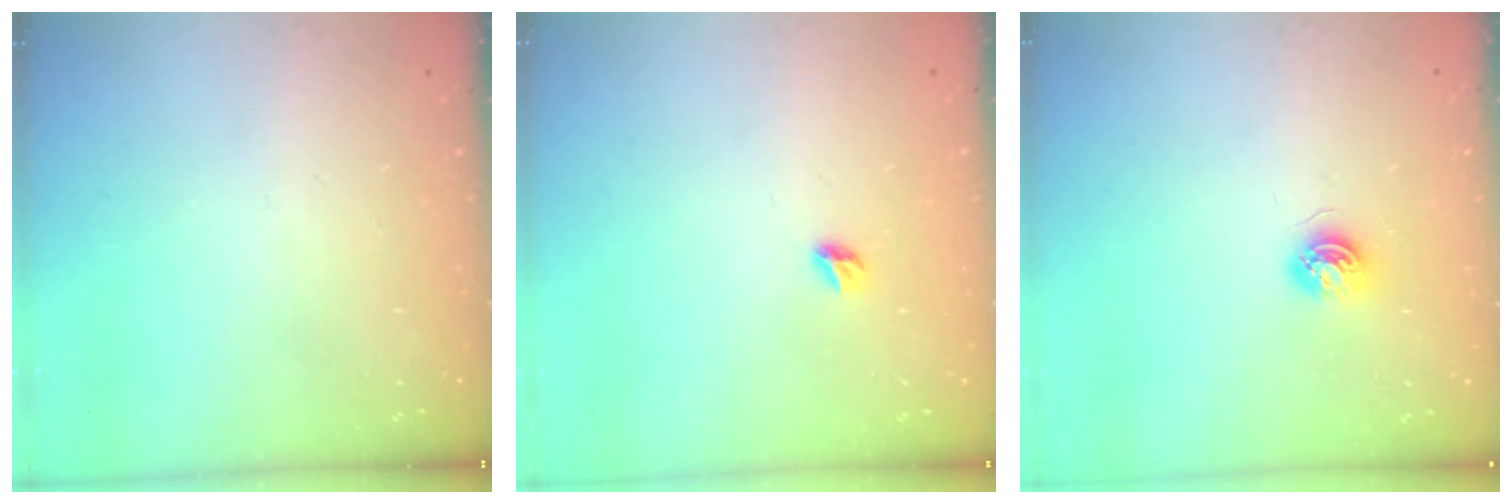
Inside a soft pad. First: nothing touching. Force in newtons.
{"total": 5.1, "press": 5.1, "slide": 0.5}
{"total": 4.5, "press": 4.5, "slide": 0.6}